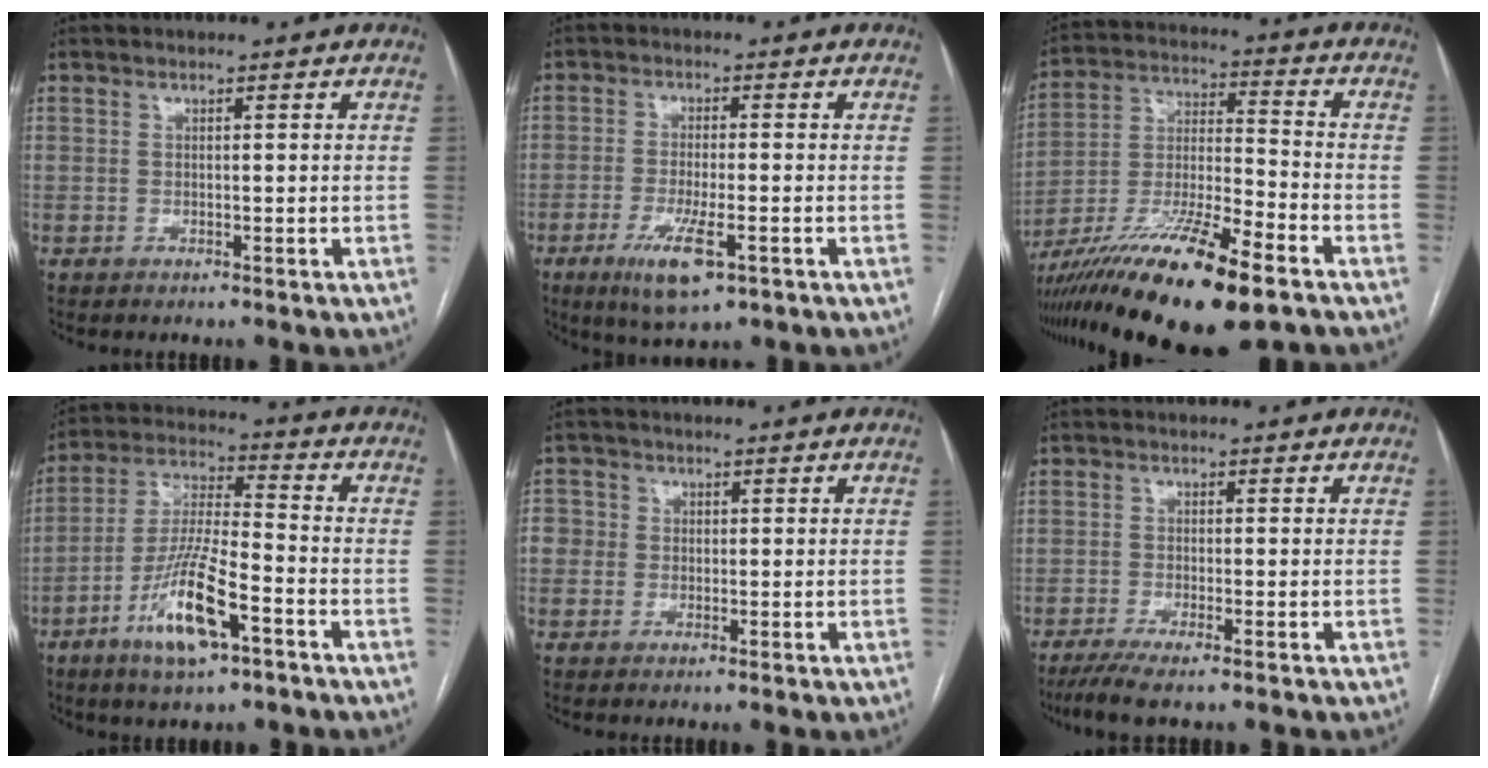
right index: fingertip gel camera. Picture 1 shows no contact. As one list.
[{"total": 7.5, "force": [-3.6, 1.5, 6.4], "torque": [-0.122, -0.017, -0.057]}, {"total": 19.9, "force": [-12.8, 2.2, 15.0], "torque": [-0.276, -0.037, -0.226]}, {"total": 12.8, "force": [-6.3, 2.3, 10.9], "torque": [-0.219, -0.009, -0.115]}, {"total": 3.1, "force": [-0.1, 3.1, 0.4], "torque": [0.007, 0.012, -0.007]}, {"total": 5.1, "force": [-3.6, 0.2, 3.6], "torque": [-0.061, -0.012, -0.063]}]